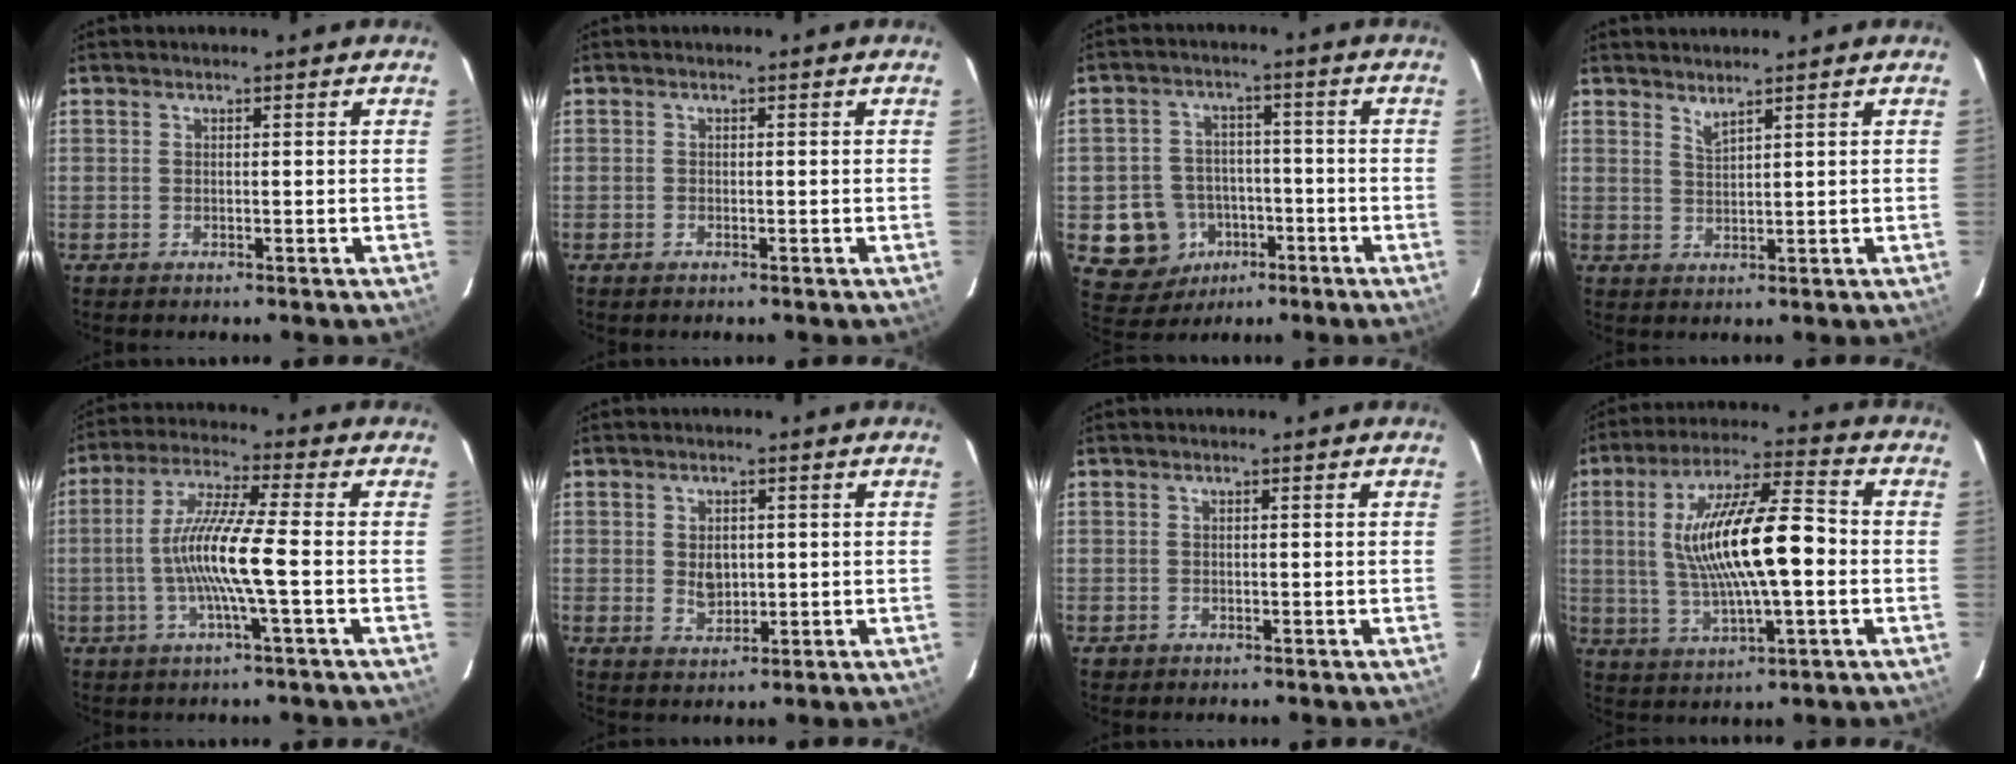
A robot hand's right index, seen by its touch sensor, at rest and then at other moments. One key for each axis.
{"total": 0.6, "fx": -0.4, "fy": 0.4, "fz": 0.1, "tx": -0.001, "ty": 0.002, "tz": -0.008}
{"total": 10.4, "fx": -3.9, "fy": 9.4, "fz": 2.0, "tx": -0.069, "ty": 0.029, "tz": -0.044}
{"total": 1.9, "fx": 1.7, "fy": -0.1, "fz": 0.8, "tx": -0.017, "ty": -0.003, "tz": 0.030}
{"total": 10.7, "fx": -2.1, "fy": -0.5, "fz": 10.4, "tx": -0.210, "ty": 0.002, "tz": -0.042}
{"total": 3.7, "fx": -1.1, "fy": 1.7, "fz": 3.2, "tx": -0.065, "ty": 0.001, "tz": -0.018}
{"total": 0.8, "fx": -0.3, "fy": 0.8, "fz": 0.0, "tx": 0.002, "ty": 0.002, "tz": -0.001}
{"total": 16.6, "fx": -0.2, "fy": 3.9, "fz": 16.2, "tx": -0.300, "ty": 0.007, "tz": 0.002}